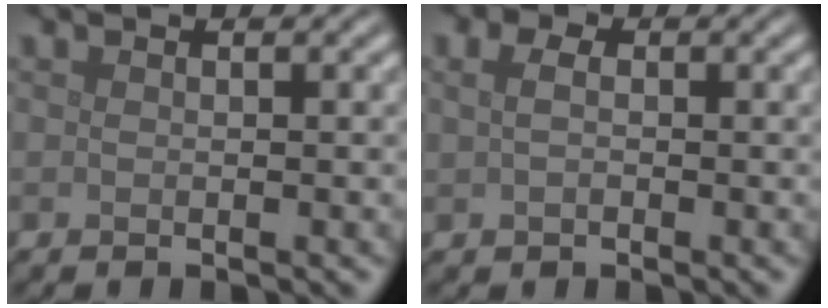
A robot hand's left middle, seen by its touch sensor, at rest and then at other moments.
{"total": 3.3, "force": [1.0, 2.4, 2.1], "torque": [-0.029, 0.019, -0.010]}